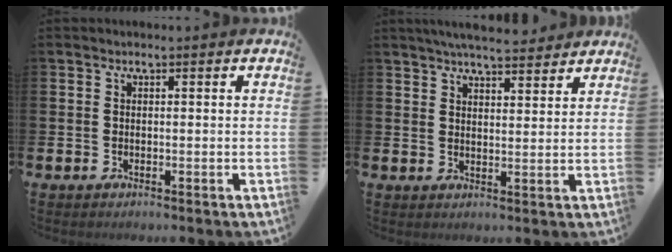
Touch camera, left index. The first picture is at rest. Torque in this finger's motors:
{"motor_torque": [1.03, -1.11, 0.41, 0.14]}